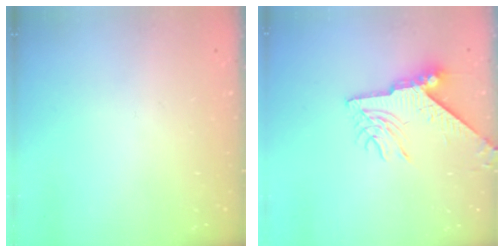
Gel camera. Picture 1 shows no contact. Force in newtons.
{"total": 9.4, "press": 9.3, "slide": 0.8}